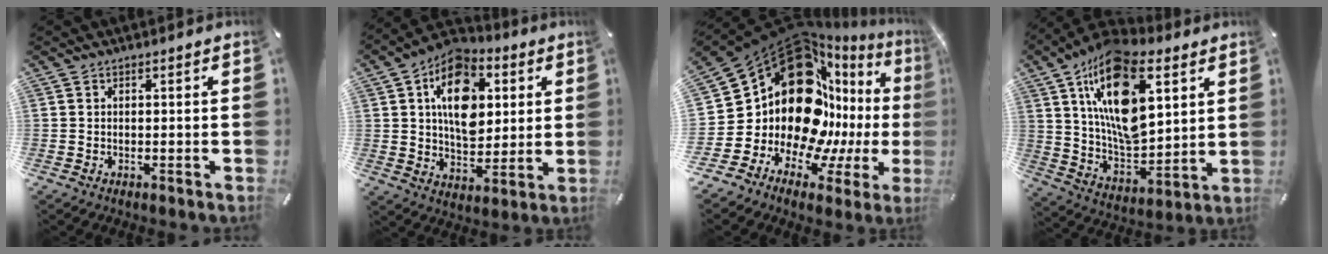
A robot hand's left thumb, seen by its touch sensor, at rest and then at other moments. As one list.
[{"total": 15.9, "force": [4.7, 11.1, 10.3], "torque": [-0.162, -0.012, 0.085]}, {"total": 24.8, "force": [5.7, 17.4, 16.7], "torque": [-0.271, -0.111, 0.135]}, {"total": 22.1, "force": [9.9, 12.2, 15.5], "torque": [-0.289, -0.038, 0.170]}]